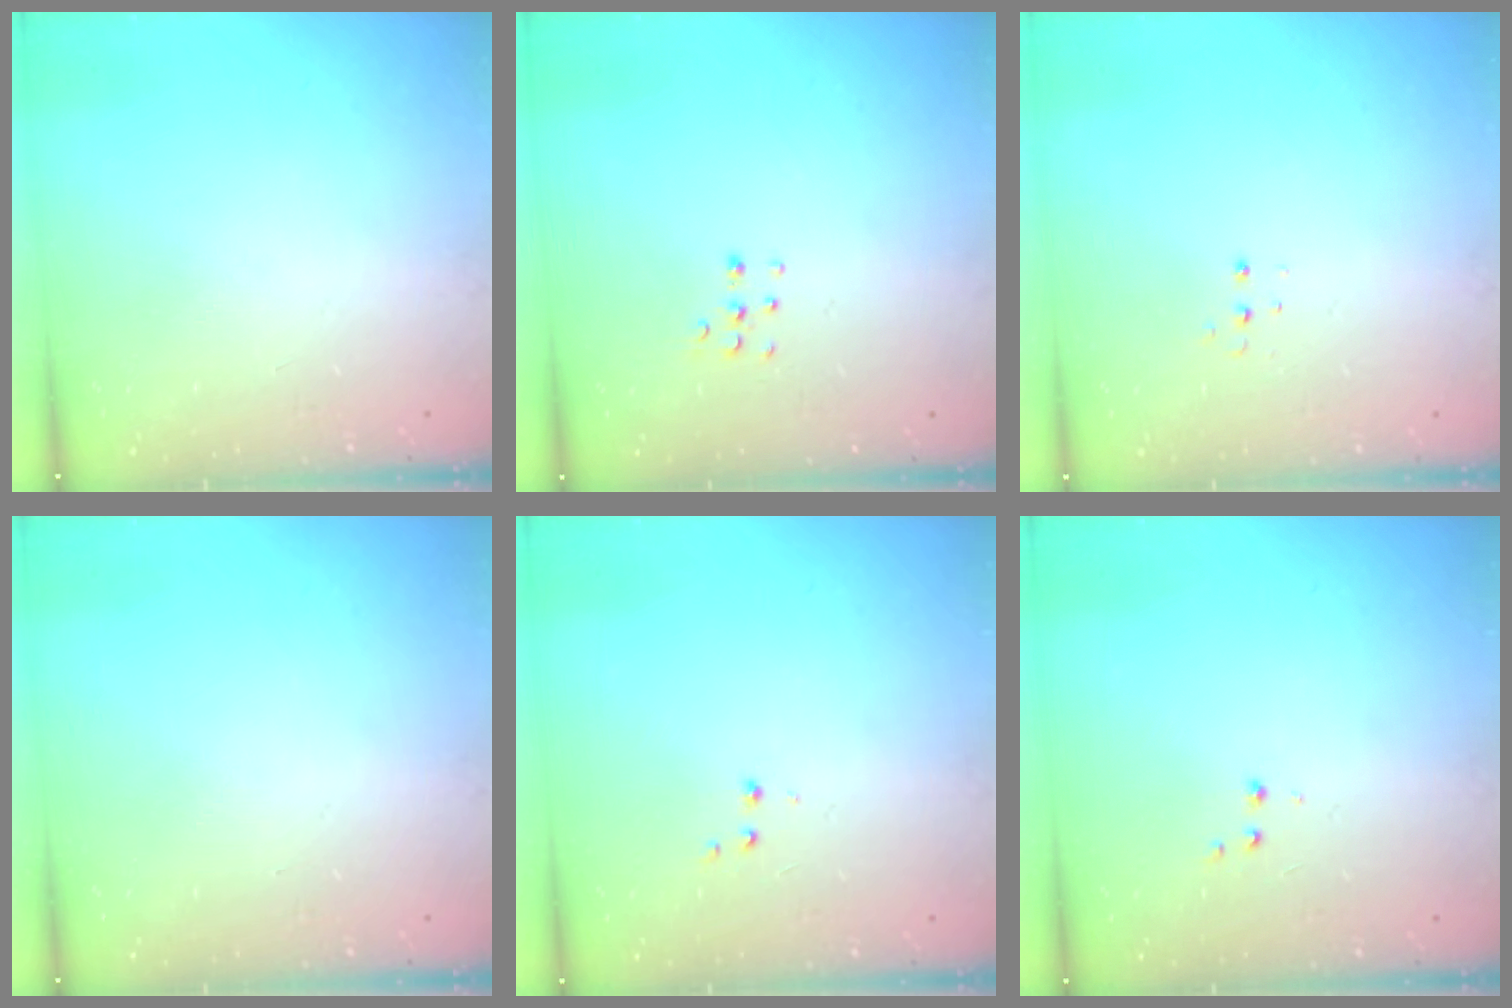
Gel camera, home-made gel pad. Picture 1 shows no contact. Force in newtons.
{"total": 3.9, "press": 3.8, "slide": 1.0}
{"total": 3.6, "press": 3.5, "slide": 0.8}
{"total": 0.0}
{"total": 2.6, "press": 2.5, "slide": 0.6}
{"total": 2.6, "press": 2.5, "slide": 0.6}